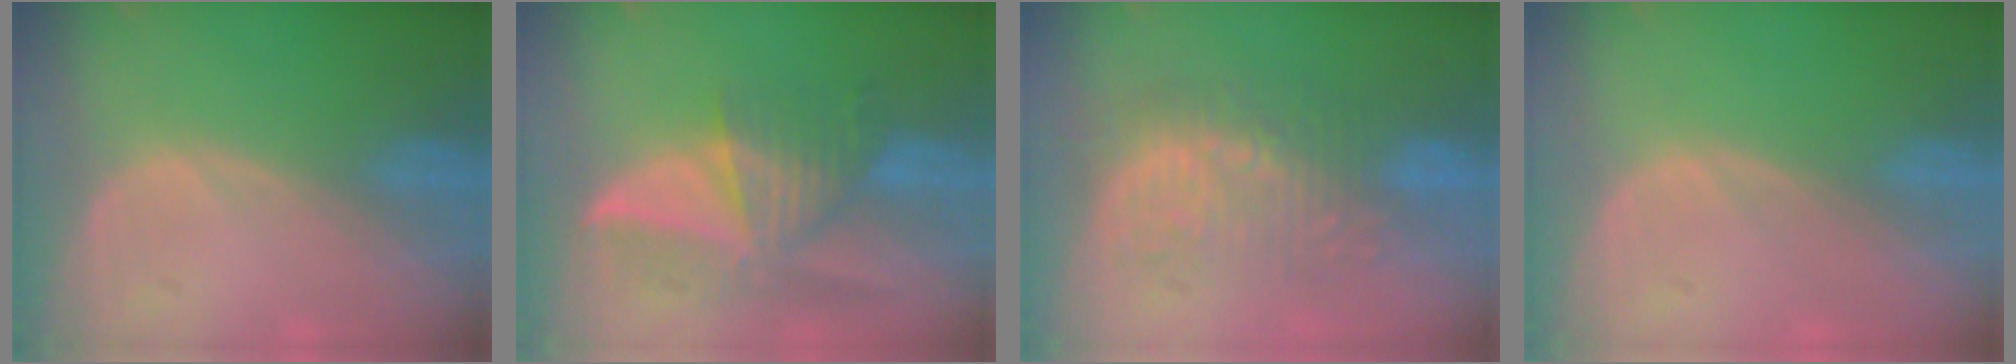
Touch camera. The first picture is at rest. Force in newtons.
{"total": 8.0, "press": 7.7, "slide": 2.3}
{"total": 8.9, "press": 8.7, "slide": 1.8}
{"total": 0.0}